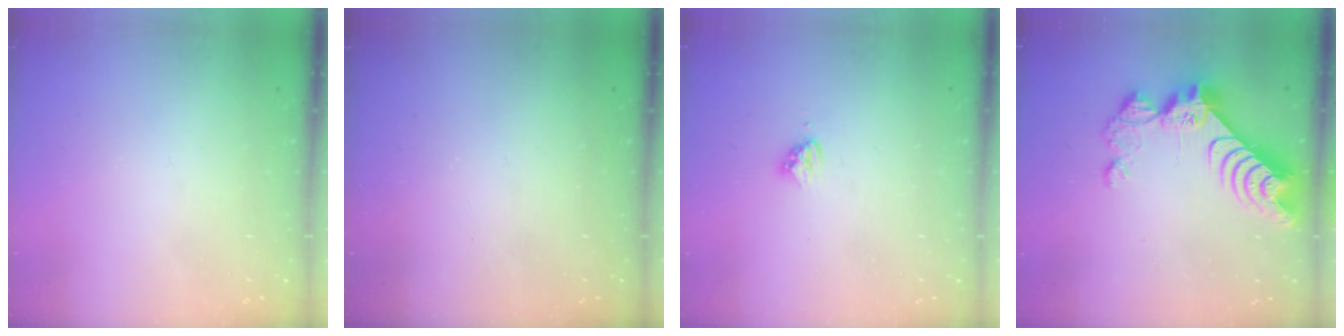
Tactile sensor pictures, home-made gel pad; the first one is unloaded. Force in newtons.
{"total": 0.0}
{"total": 3.3, "press": 3.3, "slide": 0.2}
{"total": 11.1, "press": 11.0, "slide": 1.0}